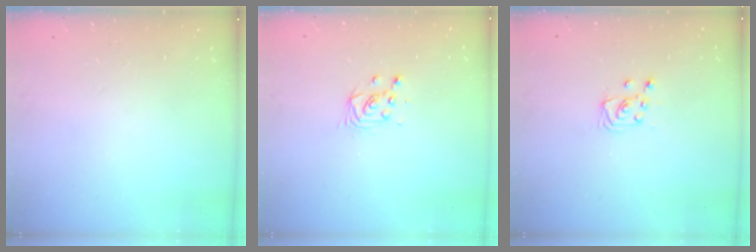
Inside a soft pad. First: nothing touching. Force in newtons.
{"total": 3.4, "press": 3.4, "slide": 0.3}
{"total": 4.3, "press": 4.3, "slide": 0.3}